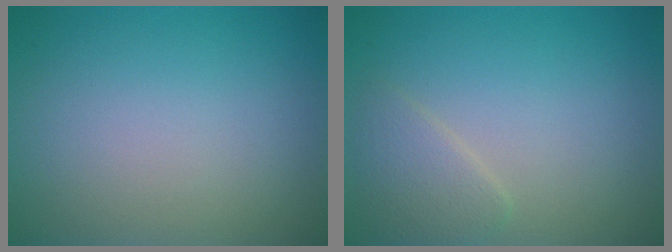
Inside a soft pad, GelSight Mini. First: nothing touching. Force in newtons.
{"total": 2.0, "press": 2.0, "slide": 0.1}